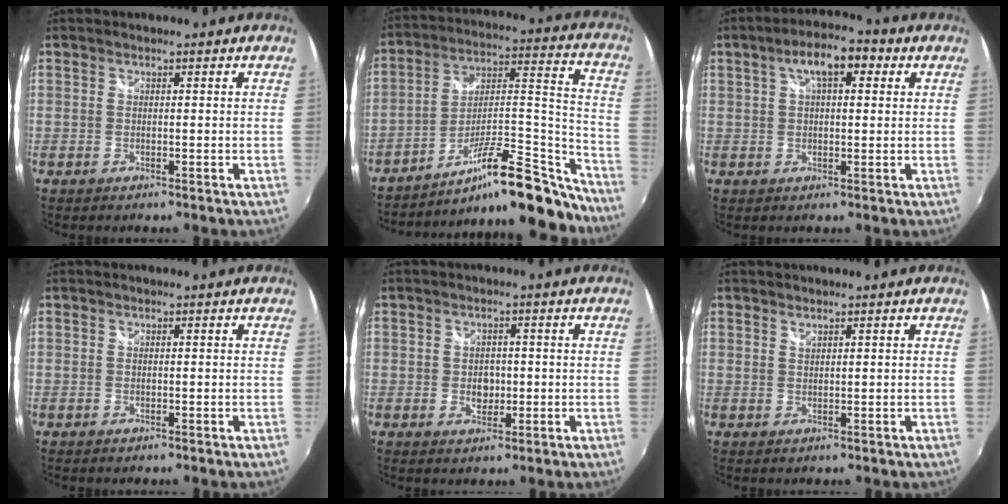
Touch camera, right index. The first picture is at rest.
{"total": 22.6, "force": [-18.8, 5.3, 11.5], "torque": [-0.142, 0.033, -0.273]}
{"total": 7.6, "force": [2.8, 3.3, 6.2], "torque": [-0.107, 0.024, 0.043]}
{"total": 0.0}
{"total": 3.4, "force": [-0.5, 2.7, 2.0], "torque": [-0.031, 0.000, -0.008]}
{"total": 0.8, "force": [0.7, 0.1, 0.3], "torque": [-0.003, 0.001, 0.013]}